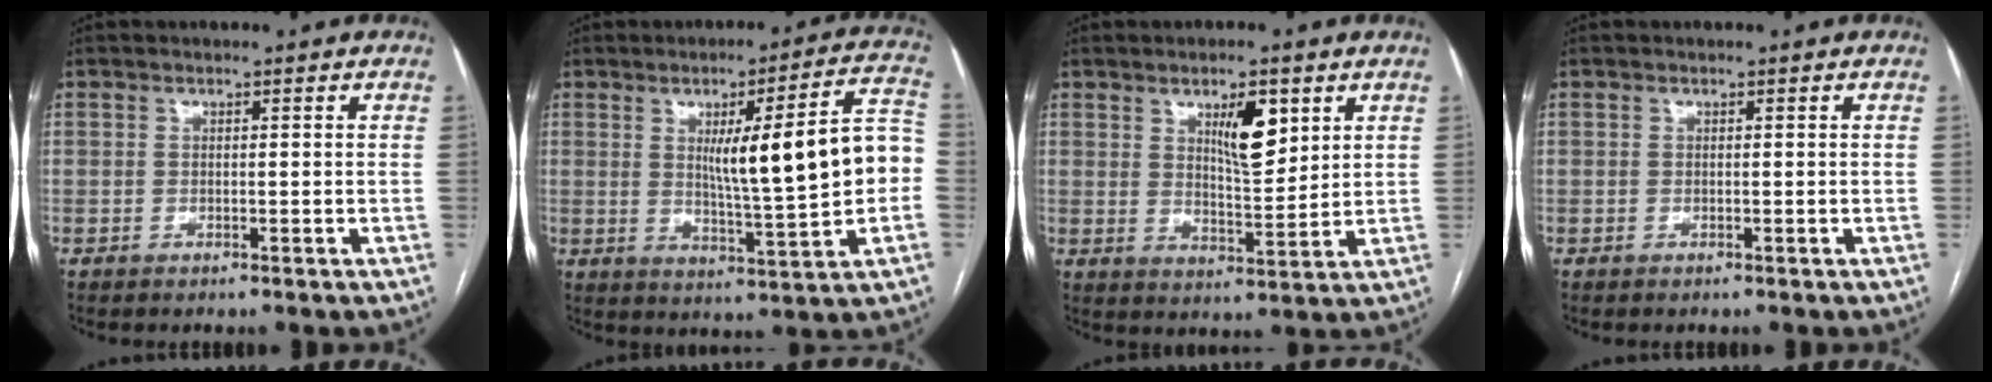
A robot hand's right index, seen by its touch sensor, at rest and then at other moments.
{"total": 15.0, "force": [0.7, 1.1, 14.9], "torque": [-0.205, 0.016, 0.016]}
{"total": 7.3, "force": [3.4, 2.1, 6.2], "torque": [-0.104, -0.003, 0.060]}
{"total": 0.0}